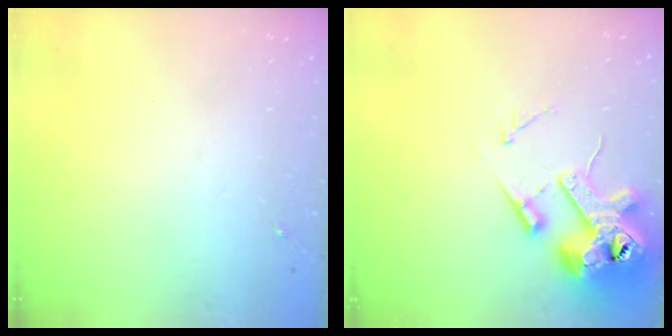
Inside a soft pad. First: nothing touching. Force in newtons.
{"total": 16.0, "press": 15.8, "slide": 2.5}